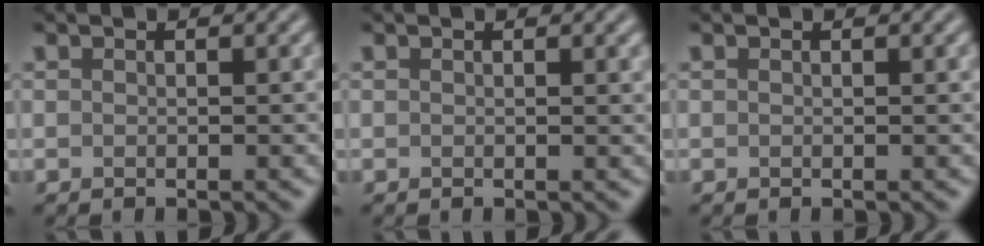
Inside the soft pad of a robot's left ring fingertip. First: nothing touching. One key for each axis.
{"total": 0.6, "fx": 0.3, "fy": 0.1, "fz": 0.5, "tx": -0.002, "ty": 0.002, "tz": 0.004}
{"total": 0.0}